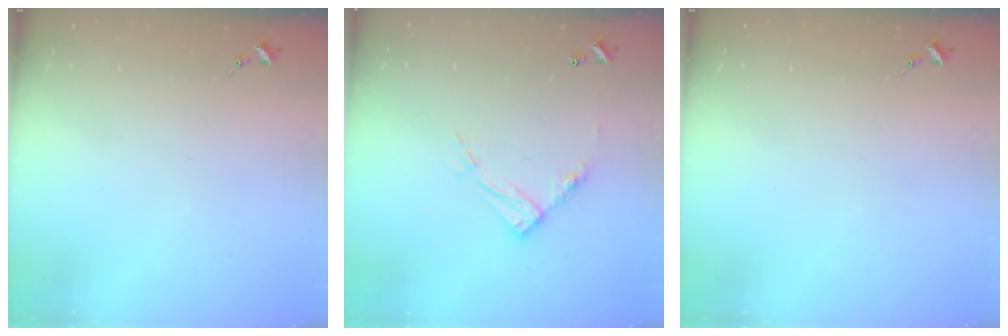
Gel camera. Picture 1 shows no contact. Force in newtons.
{"total": 11.8, "press": 11.7, "slide": 1.1}
{"total": 0.0}